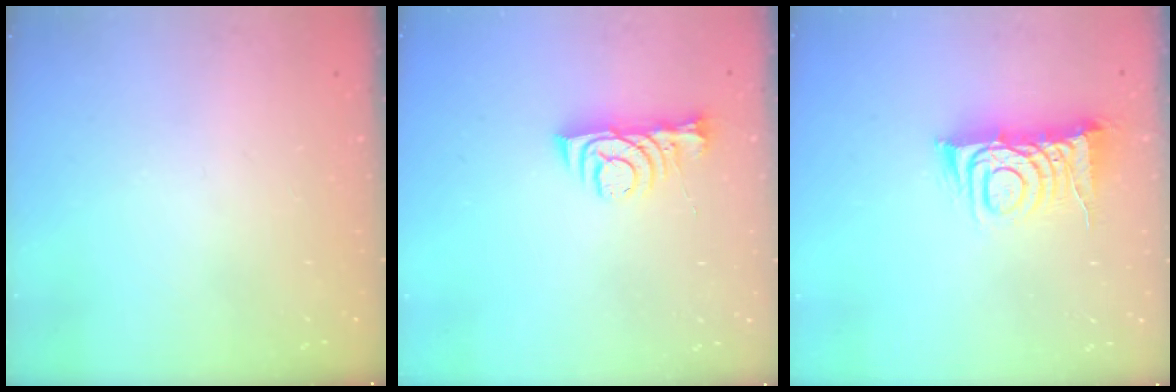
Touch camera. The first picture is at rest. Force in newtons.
{"total": 7.0, "press": 7.0, "slide": 0.8}
{"total": 9.8, "press": 9.8, "slide": 1.1}